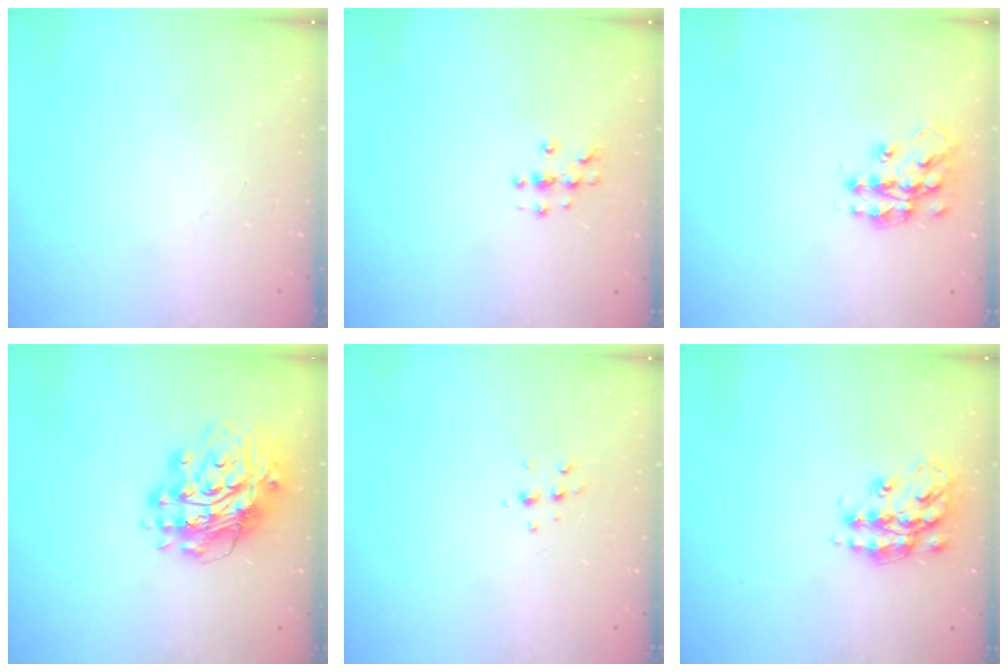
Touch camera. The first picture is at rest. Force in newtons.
{"total": 3.6, "press": 3.6, "slide": 0.5}
{"total": 13.2, "press": 13.1, "slide": 0.9}
{"total": 15.8, "press": 15.7, "slide": 1.7}
{"total": 4.9, "press": 4.8, "slide": 1.1}
{"total": 14.9, "press": 14.8, "slide": 0.8}